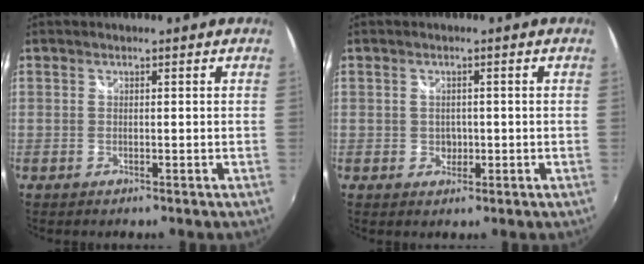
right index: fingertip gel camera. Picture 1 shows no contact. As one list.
[{"total": 2.2, "force": [-0.2, 2.0, 0.9], "torque": [-0.013, 0.001, -0.002]}]